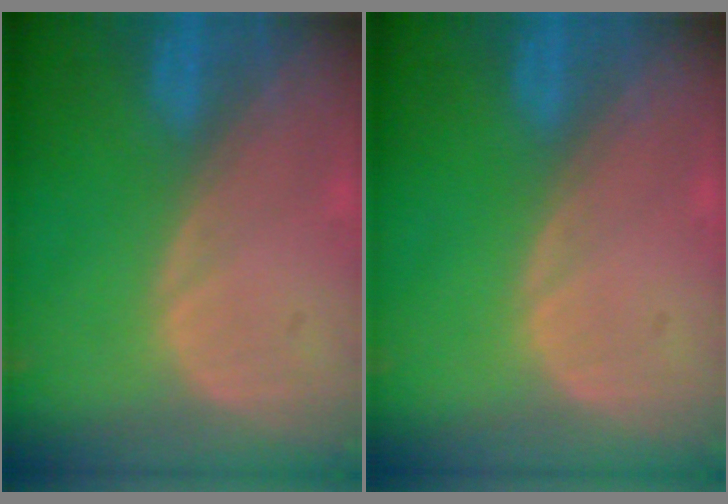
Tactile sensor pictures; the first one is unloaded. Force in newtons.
{"total": 0.0}